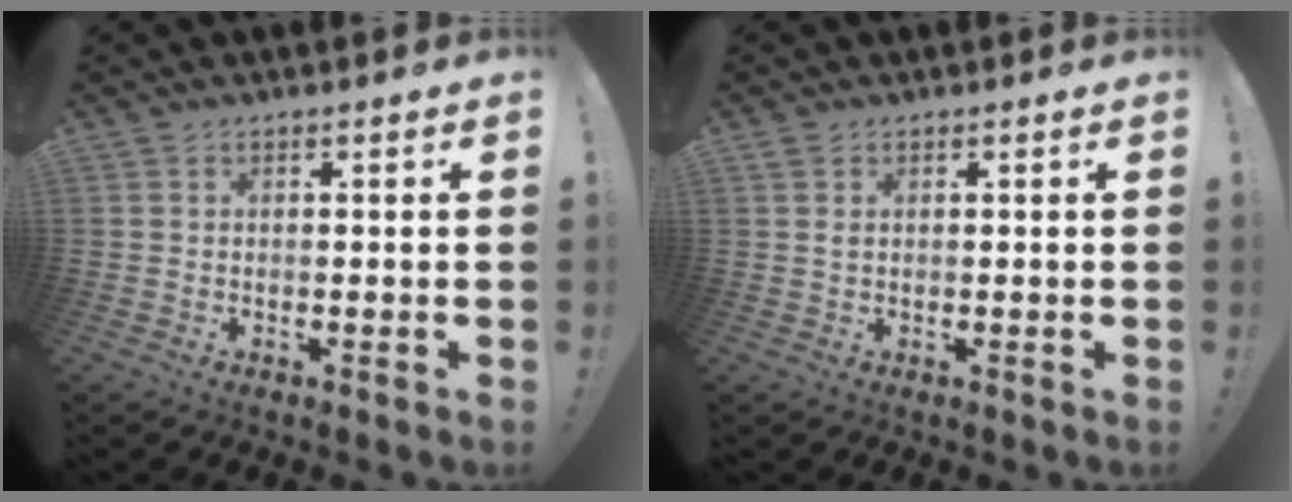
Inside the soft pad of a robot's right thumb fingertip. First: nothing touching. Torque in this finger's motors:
{"motor_torque": [-0.03, -0.12, 0.18, -0.08, -0.05]}